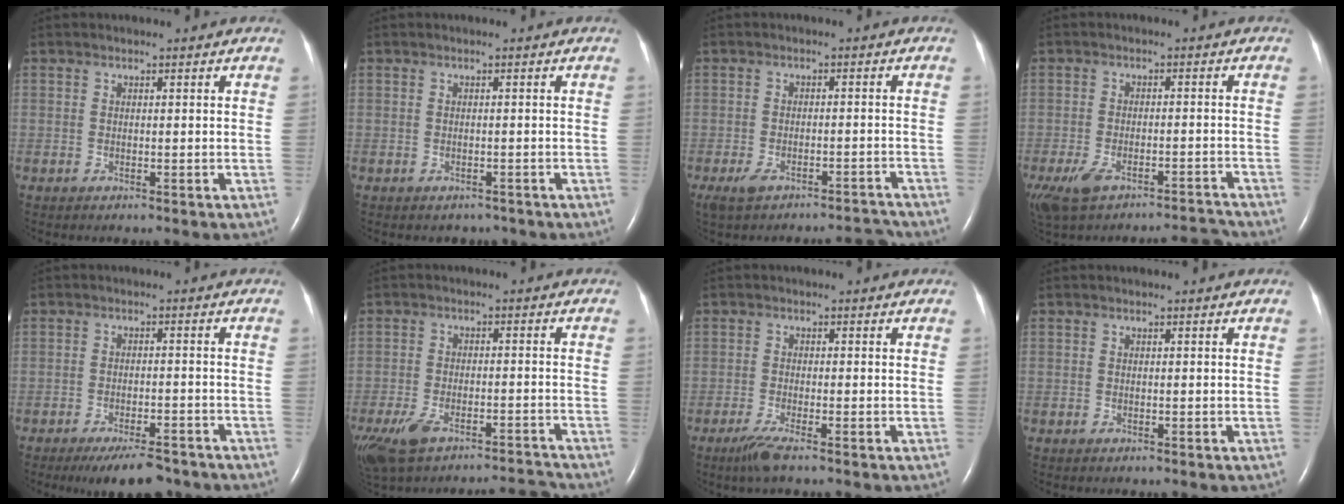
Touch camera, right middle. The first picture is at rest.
{"total": 1.7, "force": [-1.4, 1.0, 0.1], "torque": [-0.003, 0.002, -0.018]}
{"total": 5.6, "force": [-4.9, 1.3, 2.3], "torque": [-0.039, 0.003, -0.080]}
{"total": 8.2, "force": [-7.0, 1.6, 3.8], "torque": [-0.075, 0.006, -0.119]}
{"total": 7.8, "force": [-6.3, 2.2, 3.9], "torque": [-0.056, -0.007, -0.098]}
{"total": 9.7, "force": [-8.4, 1.6, 4.5], "torque": [-0.093, 0.010, -0.143]}
{"total": 3.0, "force": [-2.0, 0.0, 2.2], "torque": [-0.055, -0.011, -0.044]}
{"total": 0.0}